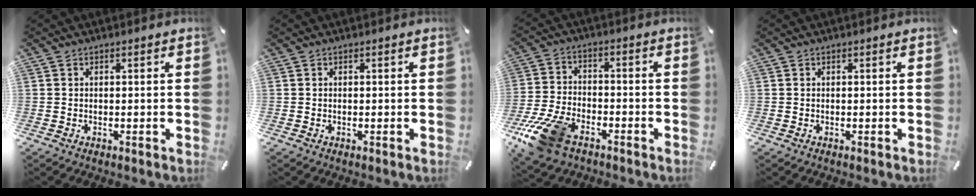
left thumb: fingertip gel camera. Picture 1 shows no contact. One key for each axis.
{"total": 0.0}
{"total": 13.0, "fx": -8.0, "fy": 6.8, "fz": 7.7, "tx": -0.152, "ty": 0.036, "tz": -0.144}
{"total": 0.0}